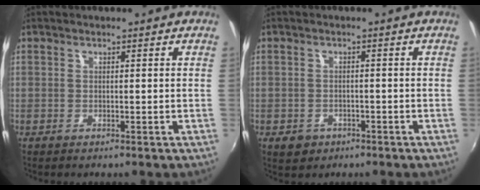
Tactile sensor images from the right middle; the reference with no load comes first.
{"total": 3.8, "force": [-1.9, 3.0, 1.3], "torque": [-0.034, -0.004, -0.026]}